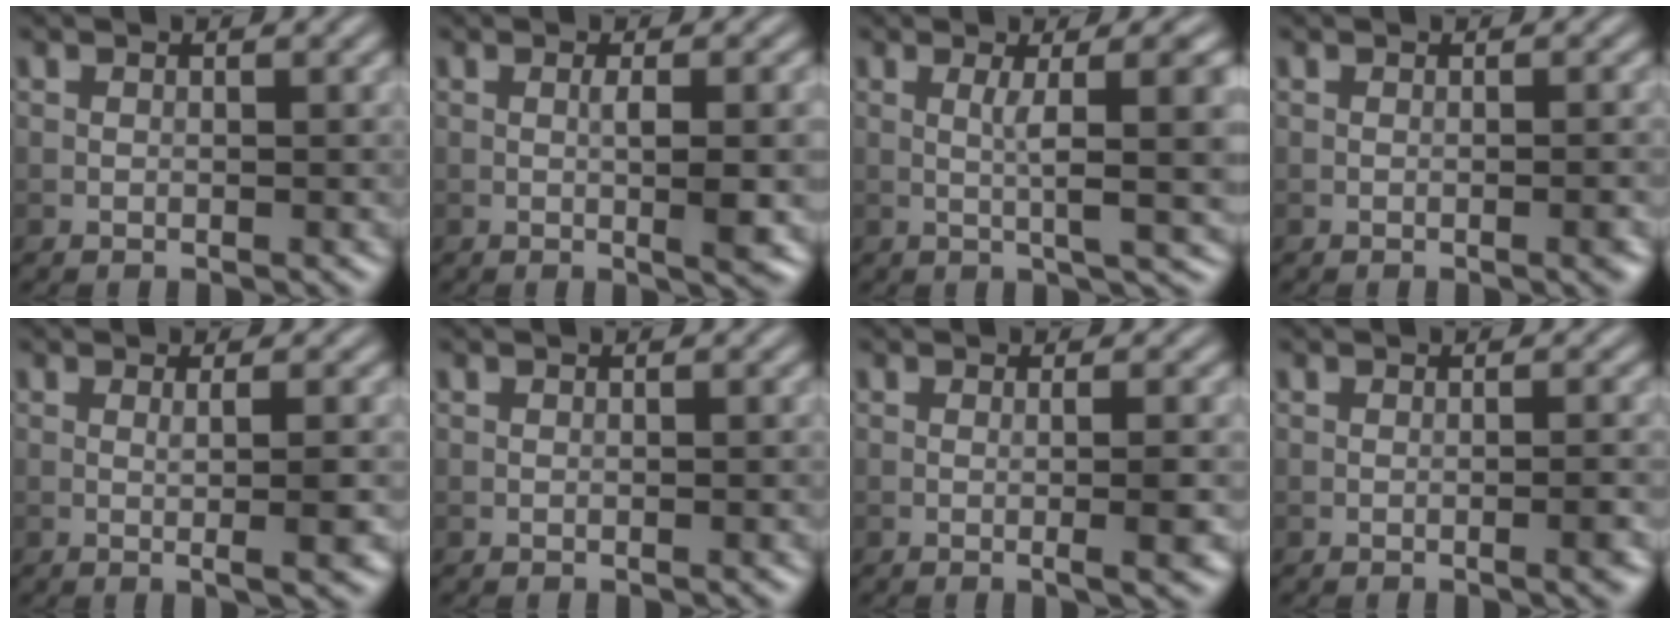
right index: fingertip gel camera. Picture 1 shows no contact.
{"total": 4.1, "force": [-0.3, 0.7, 4.1], "torque": [-0.062, -0.001, -0.001]}
{"total": 6.1, "force": [0.7, 1.2, 6.0], "torque": [-0.085, 0.004, 0.011]}
{"total": 2.1, "force": [-0.4, 0.6, 2.0], "torque": [-0.017, 0.003, -0.007]}
{"total": 3.5, "force": [-0.1, 0.8, 3.5], "torque": [-0.047, 0.002, -0.003]}
{"total": 0.8, "force": [-0.1, 0.2, 0.7], "torque": [-0.006, 0.000, -0.002]}
{"total": 3.8, "force": [-0.4, 1.0, 3.6], "torque": [-0.041, 0.001, -0.005]}
{"total": 2.7, "force": [-0.6, 0.7, 2.6], "torque": [-0.022, 0.006, -0.010]}